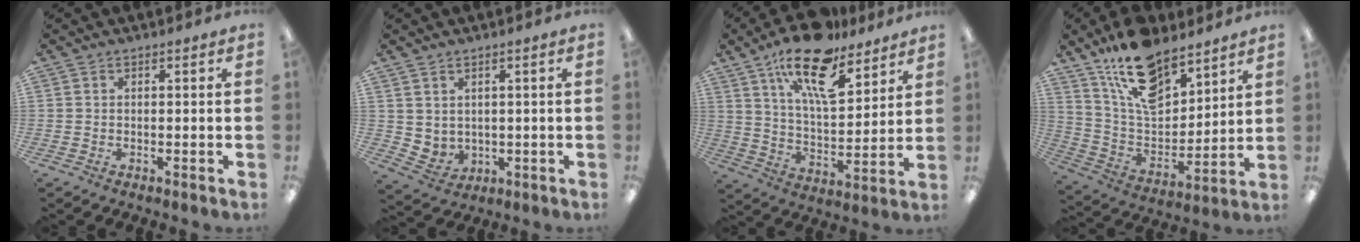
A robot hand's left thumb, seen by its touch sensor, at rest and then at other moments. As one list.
[{"total": 3.3, "force": [2.3, 2.3, 0.5], "torque": [-0.019, -0.014, 0.045]}, {"total": 18.8, "force": [12.5, 7.5, 11.9], "torque": [-0.192, -0.068, 0.212]}, {"total": 16.7, "force": [12.2, 7.8, 8.2], "torque": [-0.152, -0.068, 0.223]}]